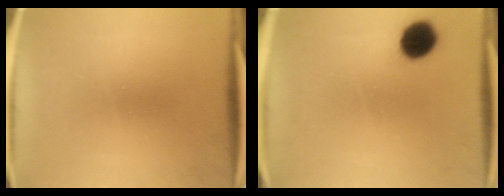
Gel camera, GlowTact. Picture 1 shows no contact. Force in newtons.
{"total": 7.8}